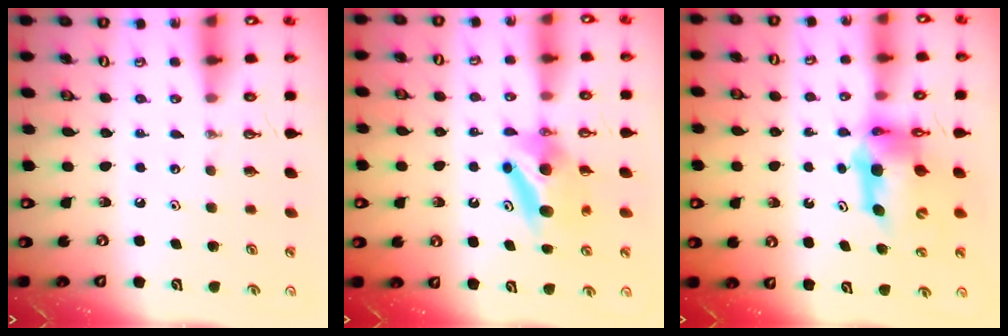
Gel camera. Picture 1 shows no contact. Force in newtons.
{"total": 8.3, "press": 5.9, "slide": 5.8}
{"total": 11.2, "press": 11.1, "slide": 1.0}